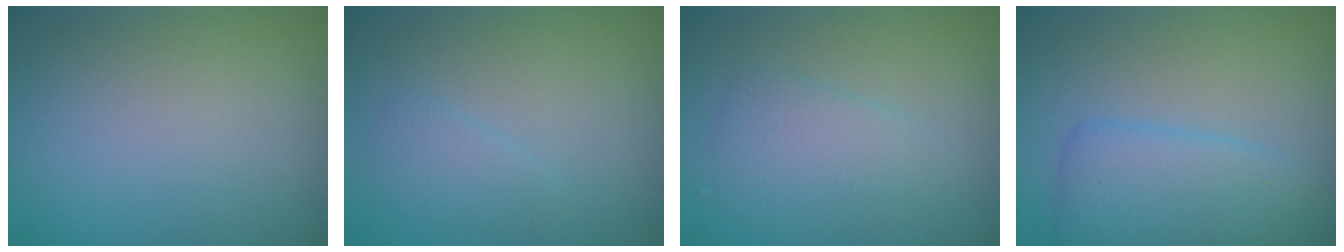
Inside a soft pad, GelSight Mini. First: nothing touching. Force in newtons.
{"total": 1.2, "press": 1.2, "slide": 0.1}
{"total": 2.6, "press": 2.6, "slide": 0.1}
{"total": 4.3, "press": 4.3, "slide": 0.3}